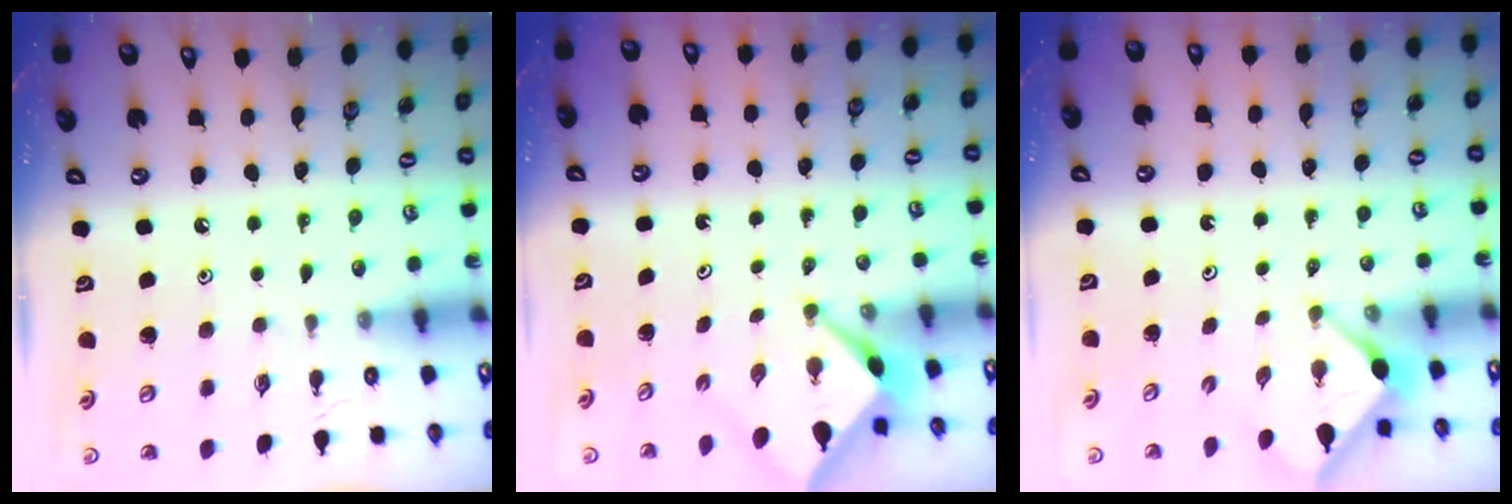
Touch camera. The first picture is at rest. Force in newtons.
{"total": 2.6, "press": 2.6, "slide": 0.3}
{"total": 2.9, "press": 2.9, "slide": 0.4}